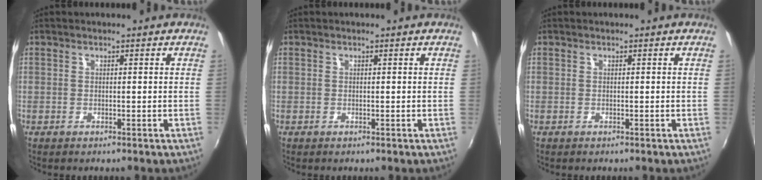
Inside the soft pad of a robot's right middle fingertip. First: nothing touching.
{"total": 0.0}
{"total": 0.0}